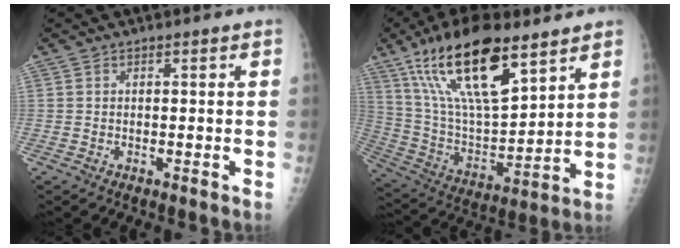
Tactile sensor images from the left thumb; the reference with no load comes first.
{"total": 22.8, "force": [13.3, 8.4, 16.4], "torque": [-0.283, -0.047, 0.249]}